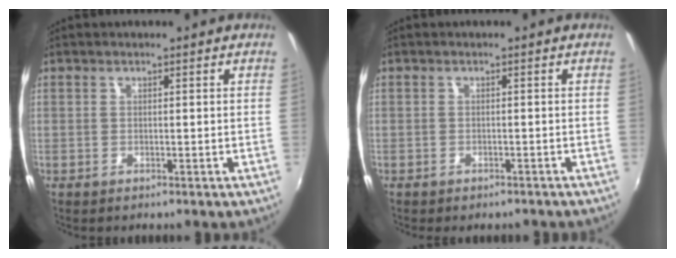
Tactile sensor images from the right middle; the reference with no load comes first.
{"total": 1.8, "force": [-1.4, 1.0, 0.5], "torque": [-0.014, -0.004, -0.018]}